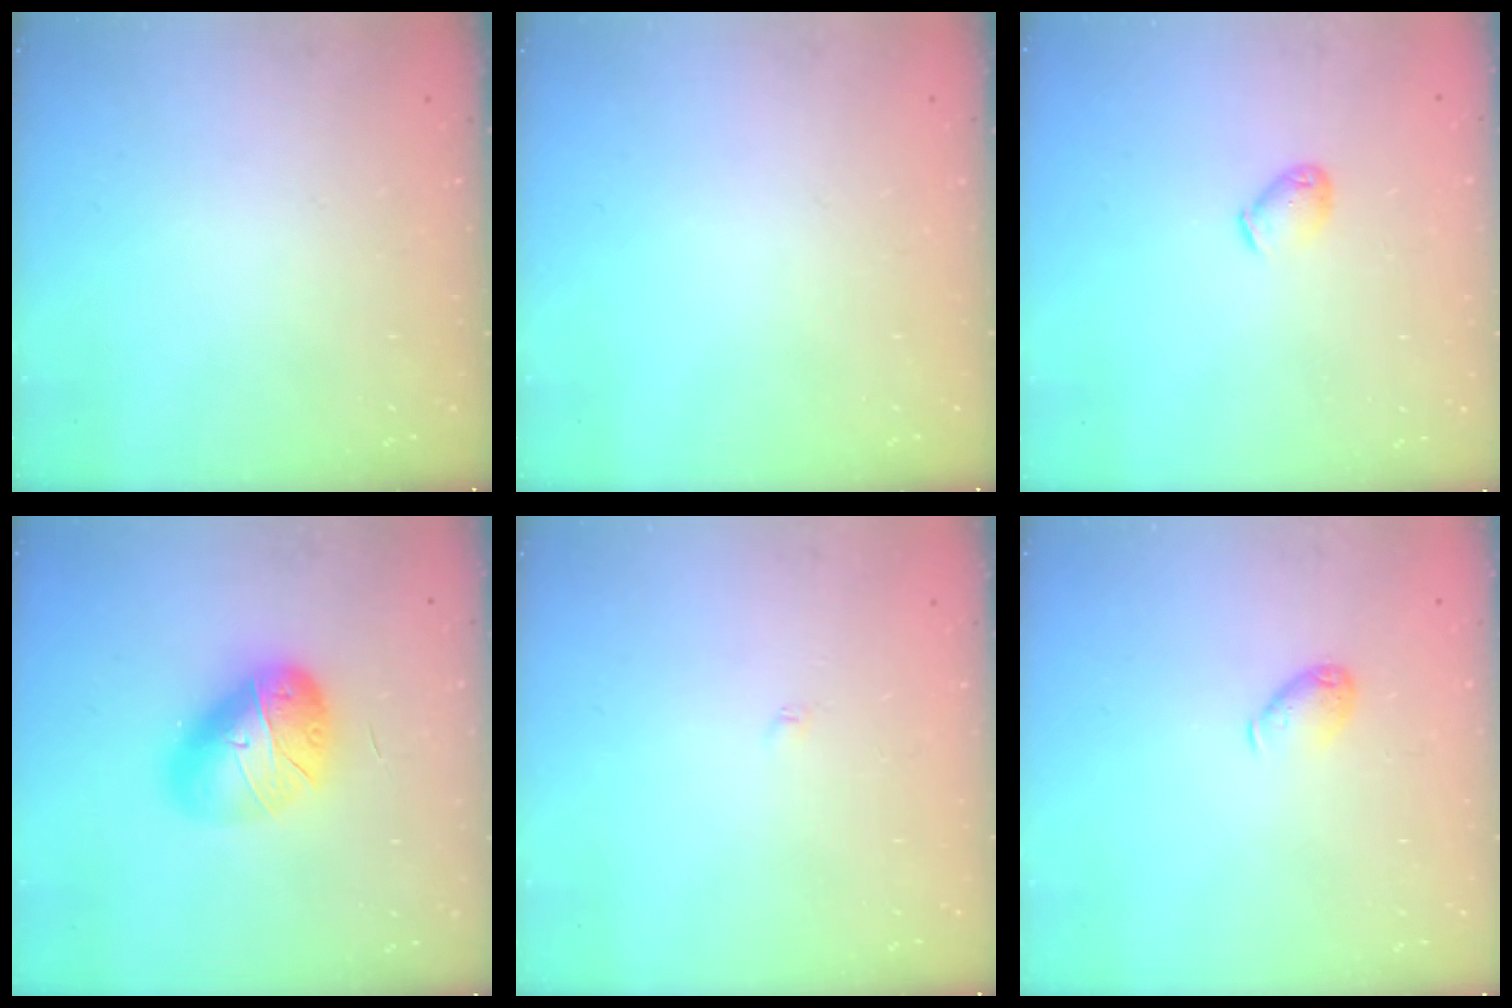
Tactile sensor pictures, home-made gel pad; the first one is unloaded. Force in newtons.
{"total": 0.0}
{"total": 4.2, "press": 4.2, "slide": 0.7}
{"total": 16.1, "press": 16.1, "slide": 0.8}
{"total": 1.8, "press": 1.7, "slide": 0.3}
{"total": 5.5, "press": 5.5, "slide": 0.4}